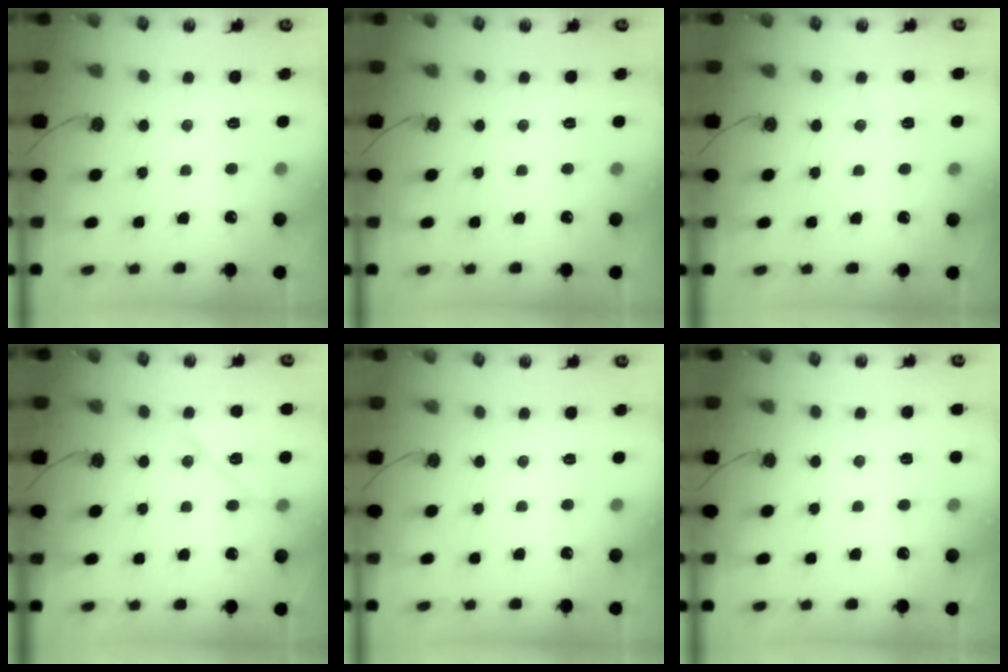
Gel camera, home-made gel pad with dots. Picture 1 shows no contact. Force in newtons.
{"total": 0.0}
{"total": 4.2, "press": 3.7, "slide": 1.9}
{"total": 11.6, "press": 11.6, "slide": 0.7}
{"total": 0.0}
{"total": 5.9, "press": 2.3, "slide": 5.4}